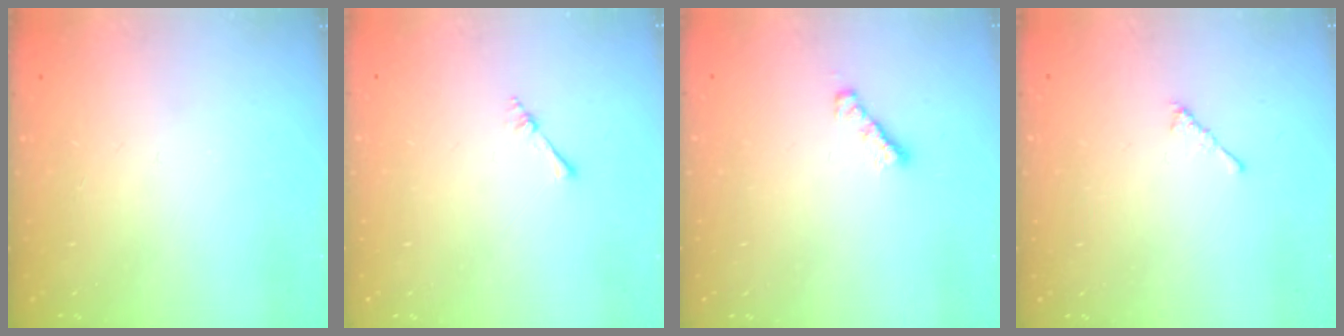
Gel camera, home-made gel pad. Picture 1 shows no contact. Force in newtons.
{"total": 2.2, "press": 2.1, "slide": 0.3}
{"total": 2.3, "press": 2.3, "slide": 0.4}
{"total": 2.3, "press": 2.2, "slide": 0.6}